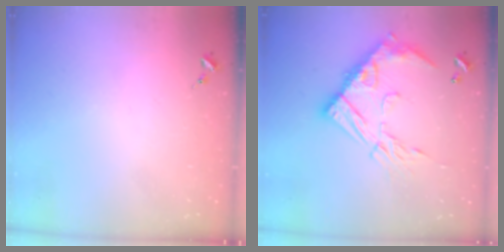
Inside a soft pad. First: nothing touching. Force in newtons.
{"total": 17.2, "press": 17.2, "slide": 1.3}